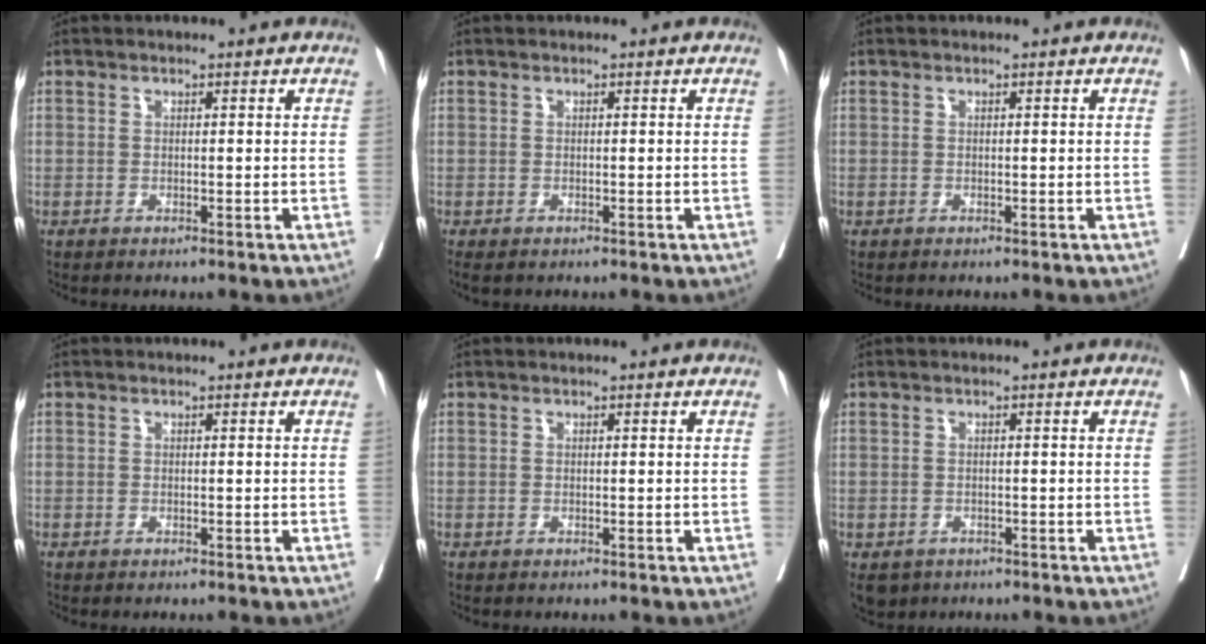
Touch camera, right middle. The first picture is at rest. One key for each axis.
{"total": 1.1, "fx": -0.8, "fy": 0.6, "fz": 0.5, "tx": -0.006, "ty": -0.002, "tz": -0.010}
{"total": 0.0}
{"total": 0.0}
{"total": 0.0}
{"total": 3.7, "fx": -2.4, "fy": 2.6, "fz": 1.0, "tx": -0.010, "ty": -0.002, "tz": -0.035}